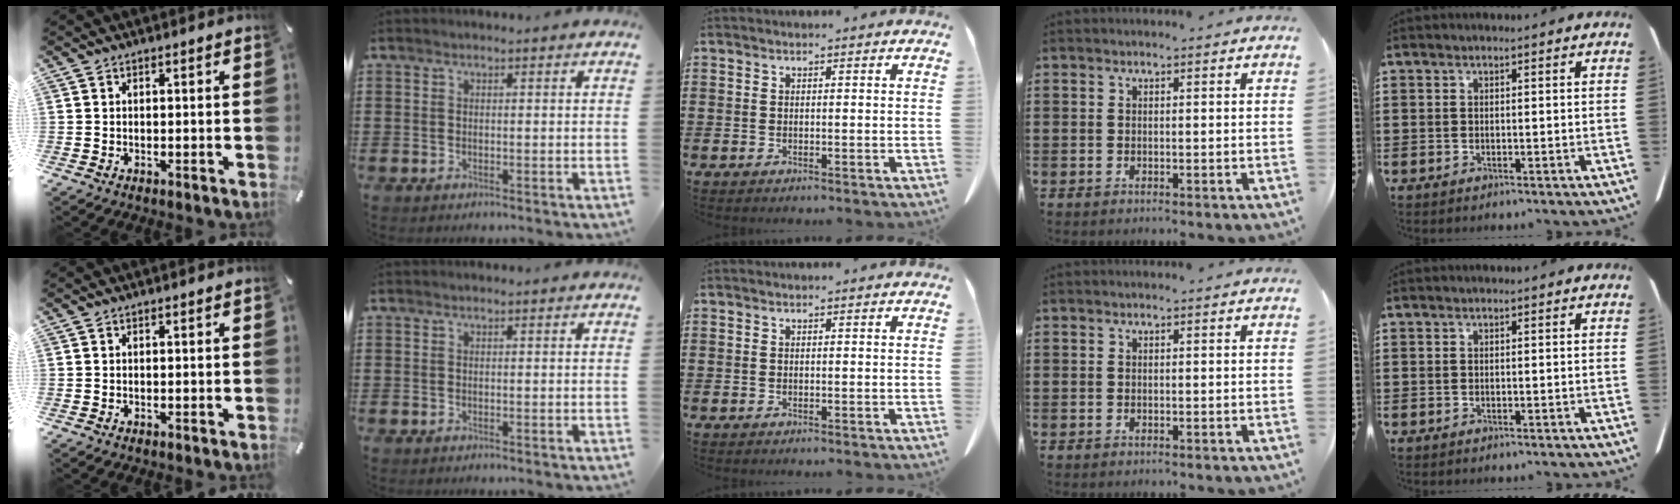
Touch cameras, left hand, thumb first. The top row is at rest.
{}